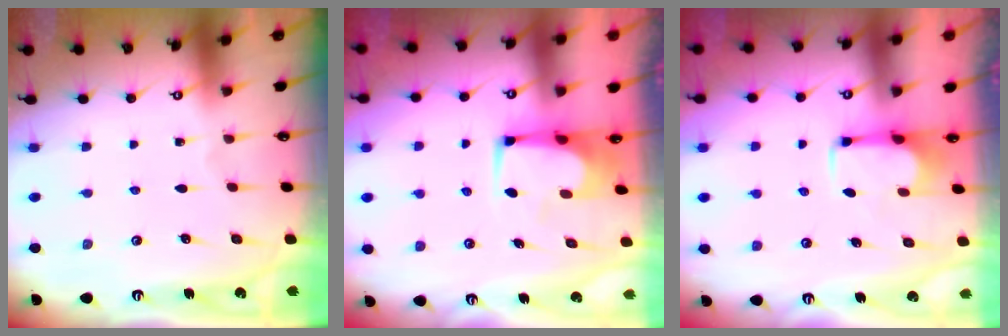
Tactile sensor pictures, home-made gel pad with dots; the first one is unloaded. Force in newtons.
{"total": 1.0, "press": 0.9, "slide": 0.2}
{"total": 2.8, "press": 2.7, "slide": 0.9}